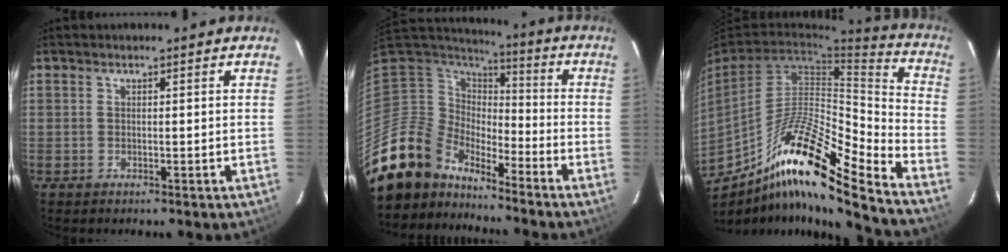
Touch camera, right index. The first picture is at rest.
{"total": 14.9, "force": [-13.0, 6.9, 1.9], "torque": [-0.062, 0.017, -0.250]}
{"total": 22.2, "force": [-15.5, 2.4, 15.8], "torque": [-0.252, -0.008, -0.267]}